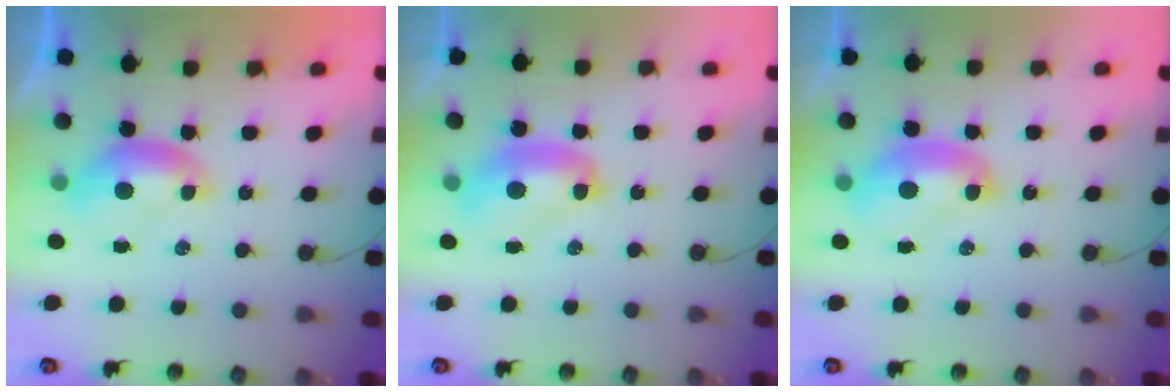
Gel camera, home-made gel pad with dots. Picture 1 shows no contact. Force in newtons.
{"total": 3.5, "press": 3.4, "slide": 0.4}
{"total": 2.7, "press": 2.7, "slide": 0.1}